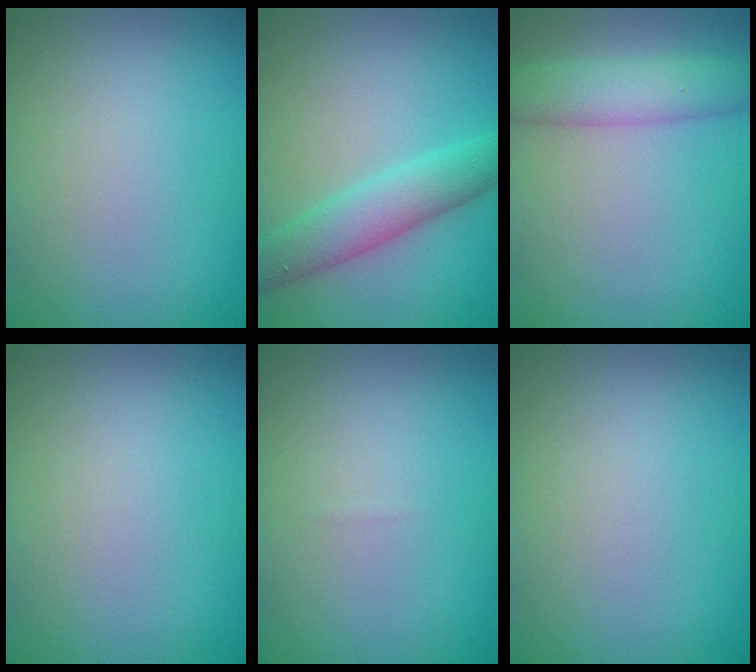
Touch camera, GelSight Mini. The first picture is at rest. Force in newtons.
{"total": 4.3, "press": 4.3, "slide": 0.2}
{"total": 4.4, "press": 4.4, "slide": 0.5}
{"total": 0.0}
{"total": 0.0}
{"total": 0.0}